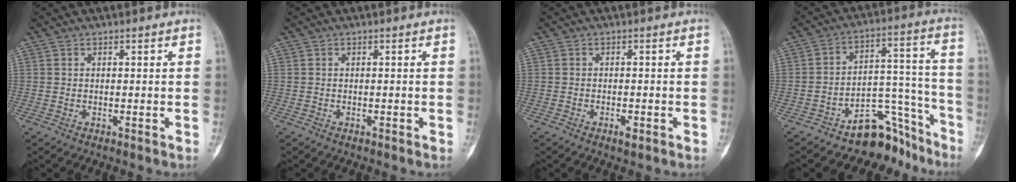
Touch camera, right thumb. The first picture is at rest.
{"total": 0.0}
{"total": 1.5, "force": [-0.8, 0.8, 1.0], "torque": [-0.014, 0.001, -0.015]}
{"total": 12.1, "force": [-9.7, 6.1, 4.0], "torque": [-0.007, 0.138, -0.149]}